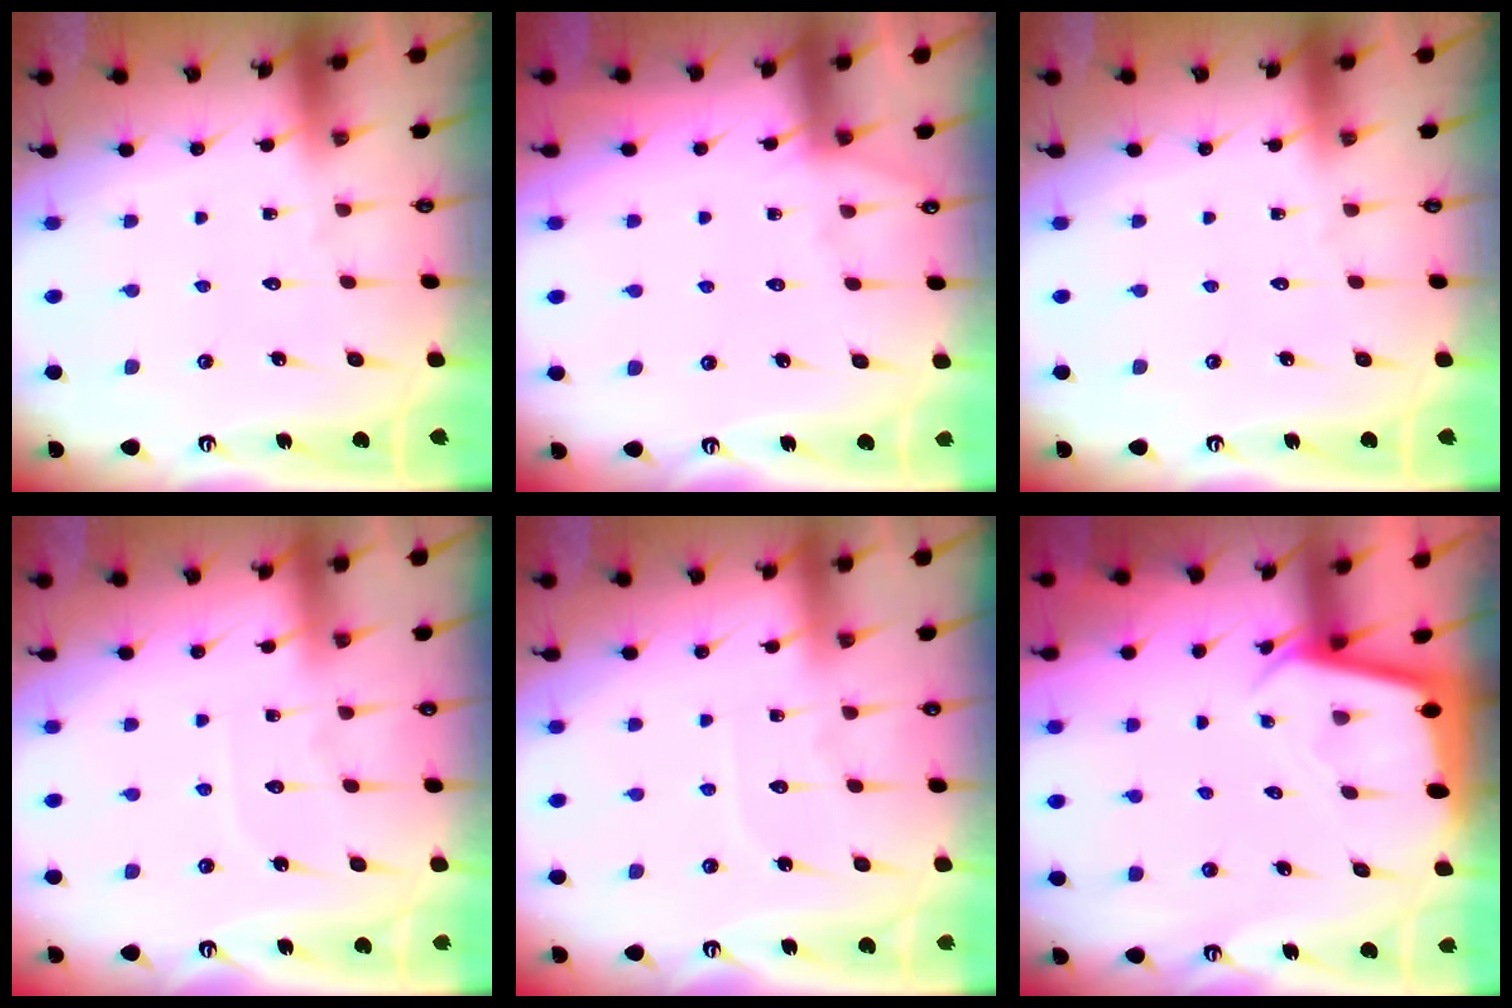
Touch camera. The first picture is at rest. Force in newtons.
{"total": 3.8, "press": 3.7, "slide": 0.6}
{"total": 0.0}
{"total": 3.6, "press": 3.6, "slide": 0.2}
{"total": 3.6, "press": 3.6, "slide": 0.2}
{"total": 2.3, "press": 2.3, "slide": 0.1}